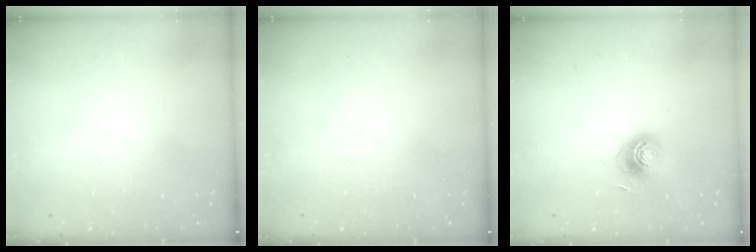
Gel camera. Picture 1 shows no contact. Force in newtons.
{"total": 0.0}
{"total": 7.0, "press": 7.0, "slide": 0.5}